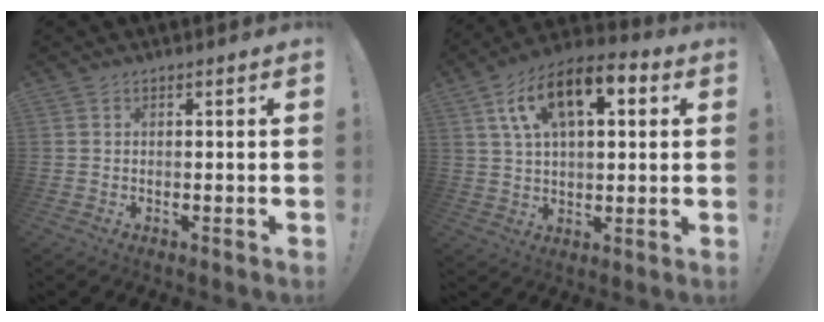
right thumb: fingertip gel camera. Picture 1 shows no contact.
{"total": 15.2, "force": [6.0, 7.9, 11.5], "torque": [-0.186, -0.006, 0.104]}